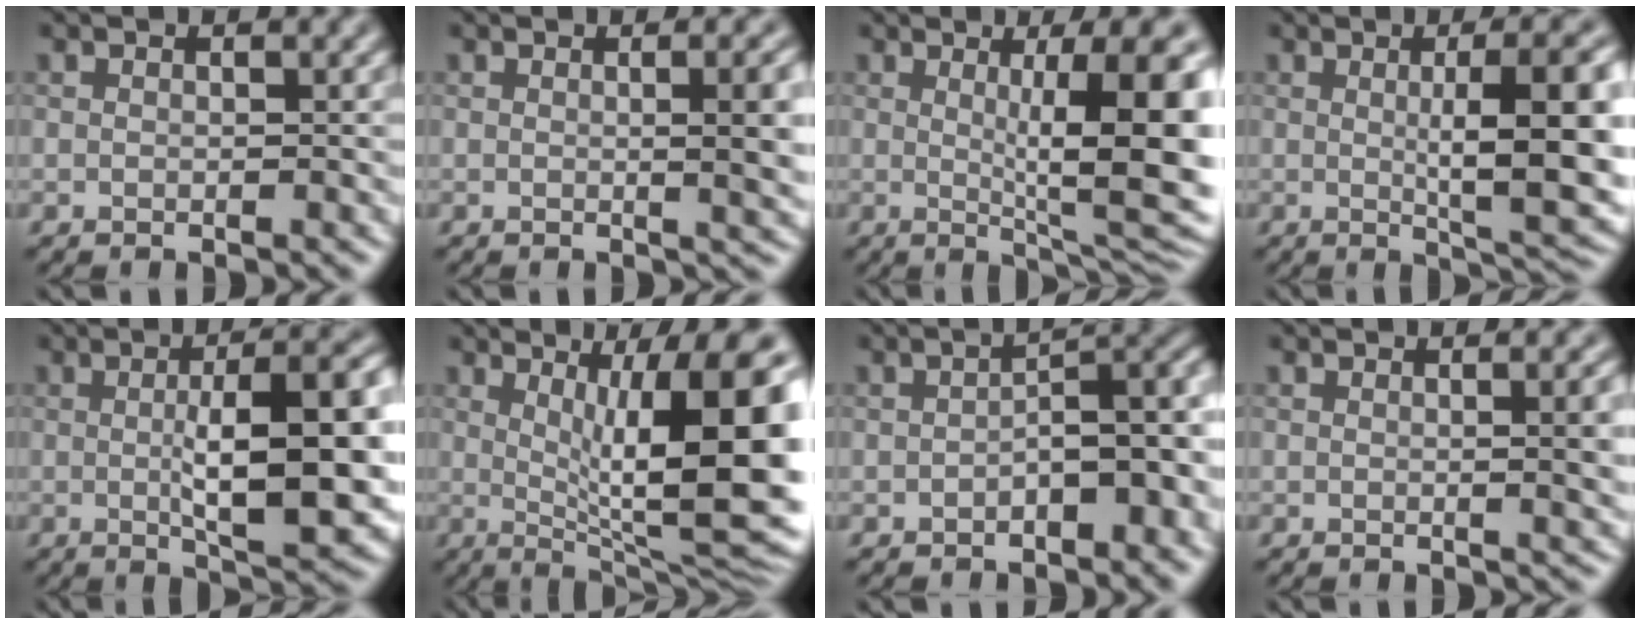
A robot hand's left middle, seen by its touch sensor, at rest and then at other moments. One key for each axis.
{"total": 5.4, "fx": 0.4, "fy": 1.7, "fz": 5.1, "tx": -0.052, "ty": 0.007, "tz": 0.004}
{"total": 10.1, "fx": 1.2, "fy": 2.3, "fz": 9.8, "tx": -0.124, "ty": -0.009, "tz": 0.024}
{"total": 10.1, "fx": 0.4, "fy": 2.3, "fz": 9.8, "tx": -0.122, "ty": 0.000, "tz": 0.008}
{"total": 11.3, "fx": 0.1, "fy": 3.1, "fz": 10.8, "tx": -0.147, "ty": 0.000, "tz": 0.003}
{"total": 11.7, "fx": 1.1, "fy": 2.7, "fz": 11.3, "tx": -0.152, "ty": -0.002, "tz": 0.023}
{"total": 5.3, "fx": -1.5, "fy": 2.1, "fz": 4.6, "tx": -0.054, "ty": 0.013, "tz": -0.028}
{"total": 3.9, "fx": 0.3, "fy": 1.2, "fz": 3.7, "tx": -0.038, "ty": 0.007, "tz": 0.001}